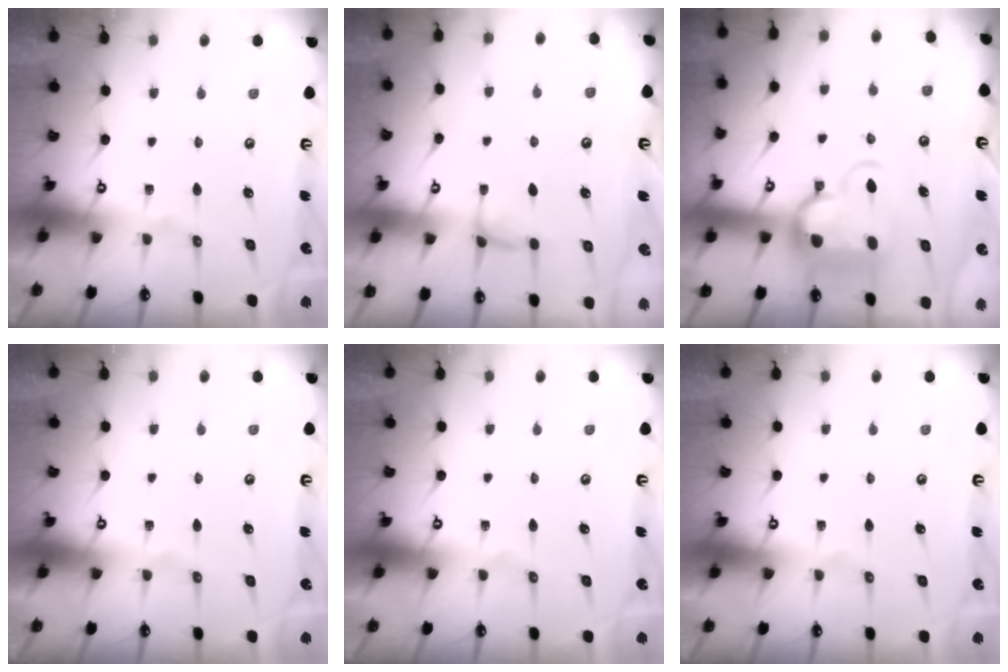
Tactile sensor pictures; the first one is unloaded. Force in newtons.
{"total": 1.2, "press": 0.9, "slide": 0.7}
{"total": 4.6, "press": 4.4, "slide": 1.5}
{"total": 0.0}
{"total": 0.0}
{"total": 0.0}